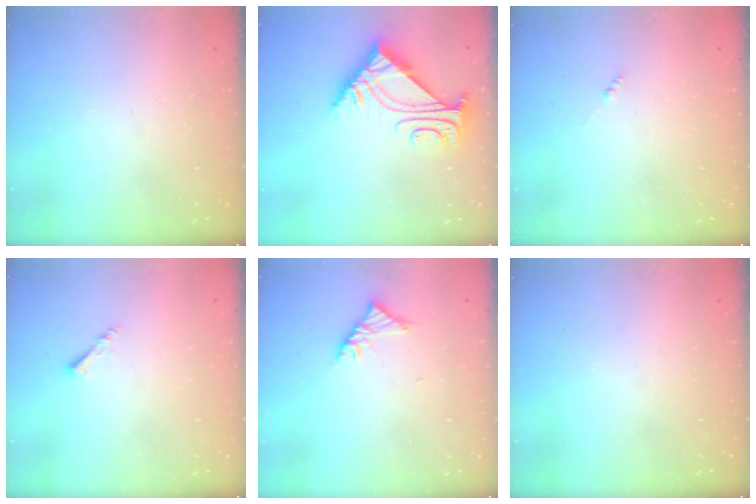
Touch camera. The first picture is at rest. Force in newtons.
{"total": 7.2, "press": 7.1, "slide": 0.9}
{"total": 0.0}
{"total": 1.6, "press": 1.6, "slide": 0.3}
{"total": 3.4, "press": 3.3, "slide": 0.8}
{"total": 0.0}